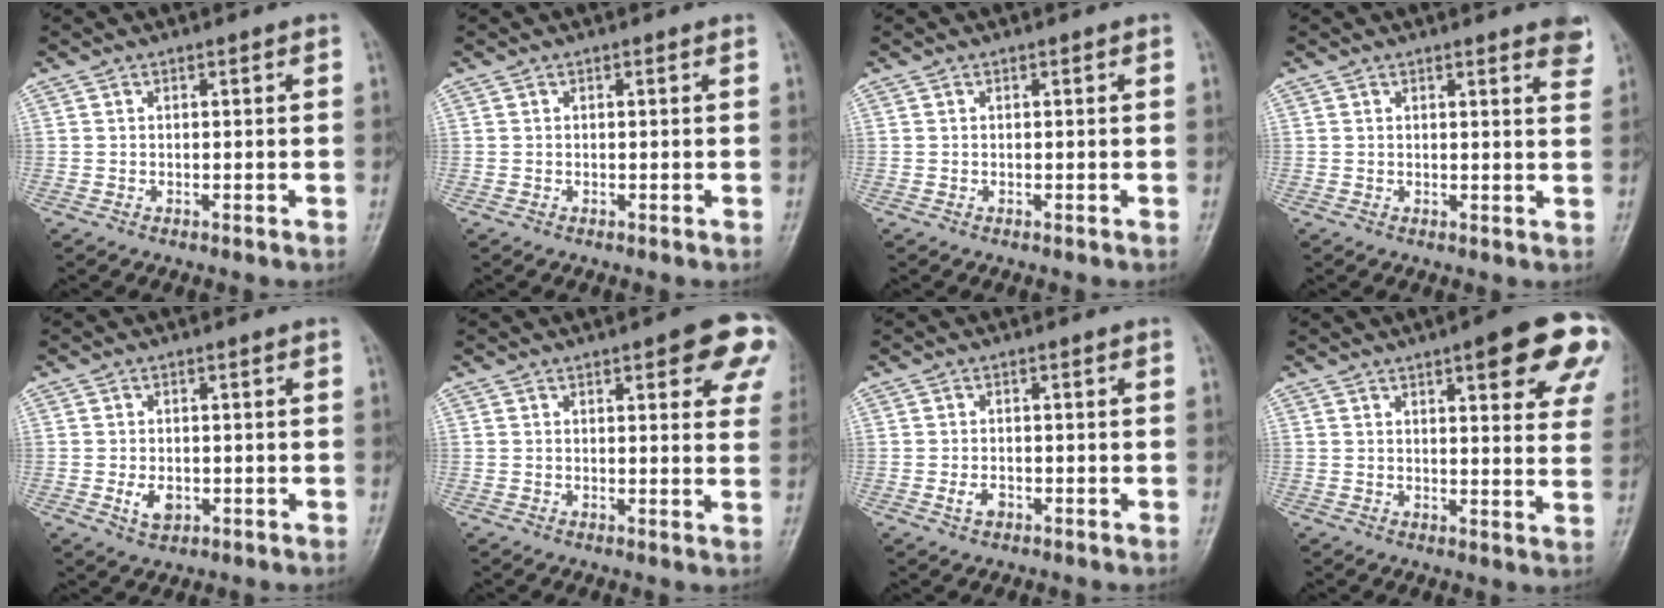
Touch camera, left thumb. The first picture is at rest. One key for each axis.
{"total": 0.0}
{"total": 0.0}
{"total": 4.7, "fx": 3.5, "fy": 0.9, "fz": 3.0, "tx": -0.024, "ty": -0.013, "tz": 0.030}
{"total": 3.4, "fx": -0.9, "fy": 2.2, "fz": 2.3, "tx": -0.040, "ty": 0.003, "tz": -0.010}
{"total": 11.2, "fx": 5.3, "fy": 3.8, "fz": 9.2, "tx": -0.069, "ty": -0.014, "tz": 0.054}
{"total": 1.9, "fx": -0.9, "fy": 1.2, "fz": 1.2, "tx": -0.026, "ty": 0.008, "tz": -0.016}
{"total": 16.5, "fx": 8.2, "fy": 4.6, "fz": 13.6, "tx": -0.139, "ty": -0.024, "tz": 0.093}